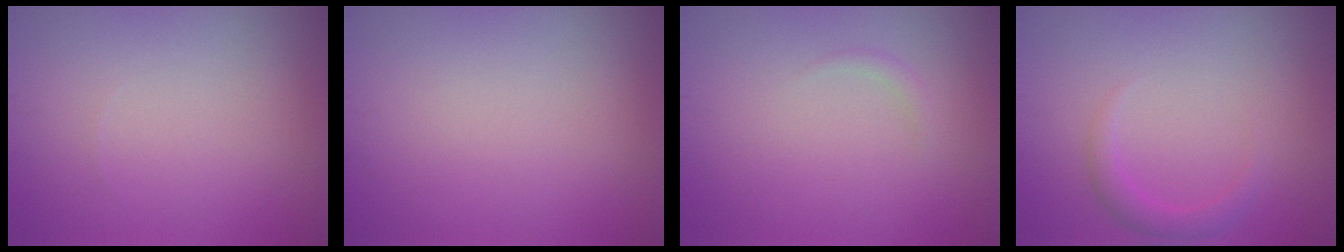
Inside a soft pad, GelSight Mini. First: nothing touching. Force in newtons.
{"total": 0.0}
{"total": 0.6, "press": 0.6, "slide": 0.0}
{"total": 1.7, "press": 1.7, "slide": 0.2}